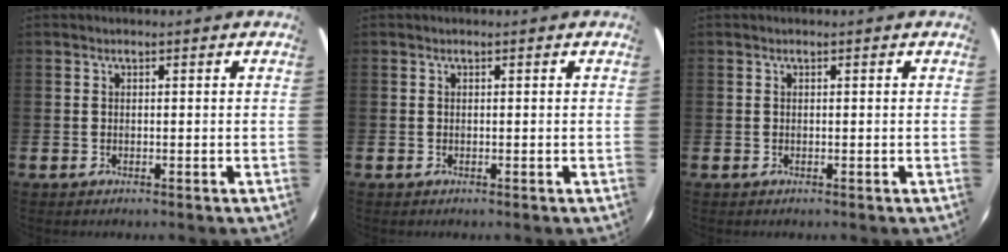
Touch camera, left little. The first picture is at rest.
{"total": 0.0}
{"total": 0.0}